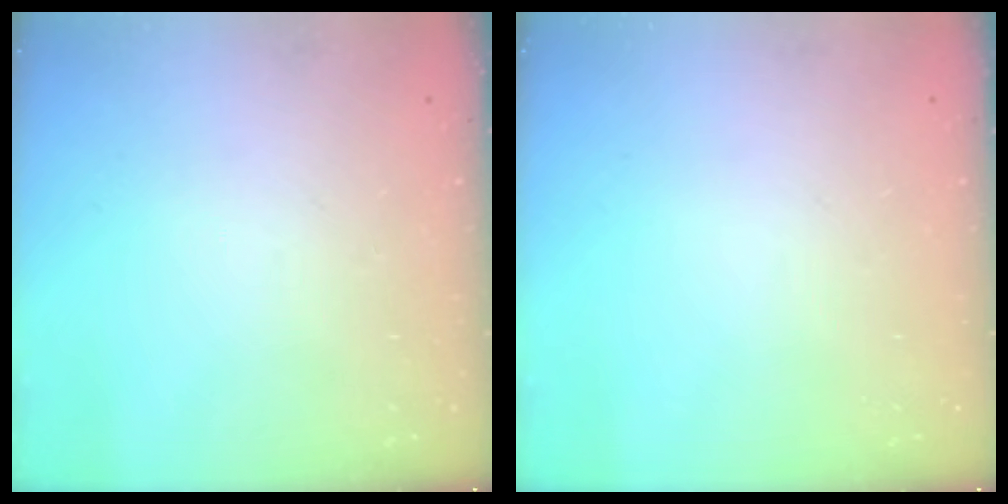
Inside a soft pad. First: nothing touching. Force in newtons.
{"total": 0.0}